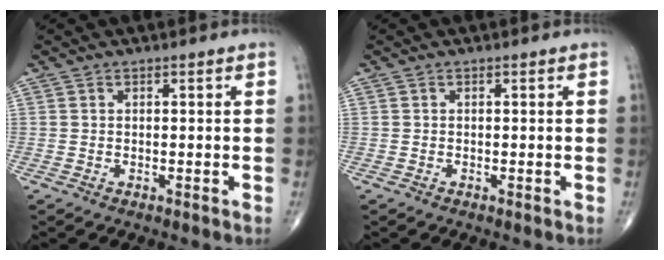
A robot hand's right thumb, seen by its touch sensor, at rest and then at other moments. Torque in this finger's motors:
{"motor_torque": [-0.44, 0.27, -0.16, -0.08, 0.00]}